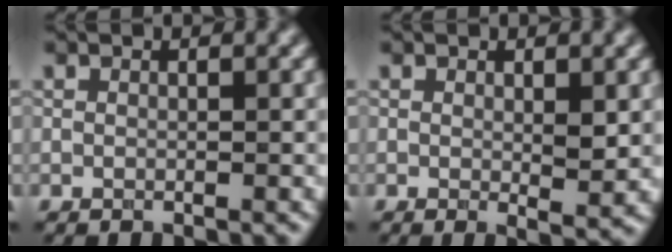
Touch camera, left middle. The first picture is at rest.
{"total": 2.2, "force": [0.3, 0.6, 2.0], "torque": [-0.030, -0.010, 0.007]}